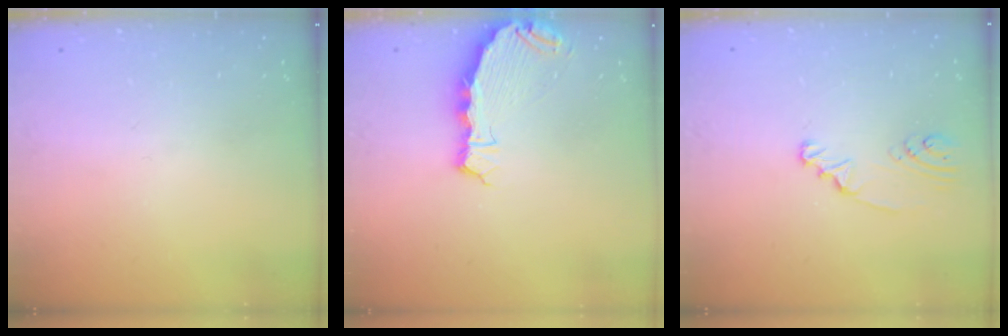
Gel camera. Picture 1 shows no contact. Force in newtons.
{"total": 7.0, "press": 5.7, "slide": 4.1}
{"total": 2.3, "press": 2.3, "slide": 0.3}